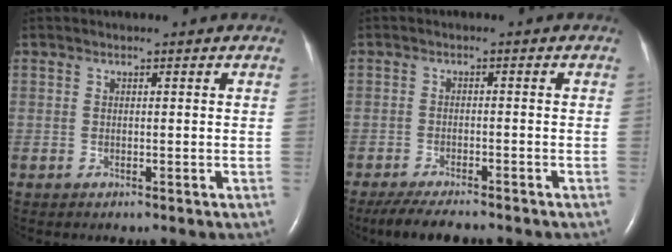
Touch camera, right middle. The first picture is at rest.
{"total": 7.4, "force": [-6.4, 1.2, 3.5], "torque": [-0.056, -0.017, -0.100]}